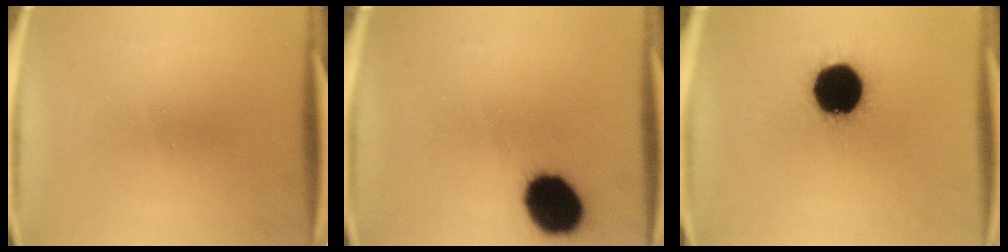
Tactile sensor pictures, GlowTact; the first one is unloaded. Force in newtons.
{"total": 15.4}
{"total": 19.9}